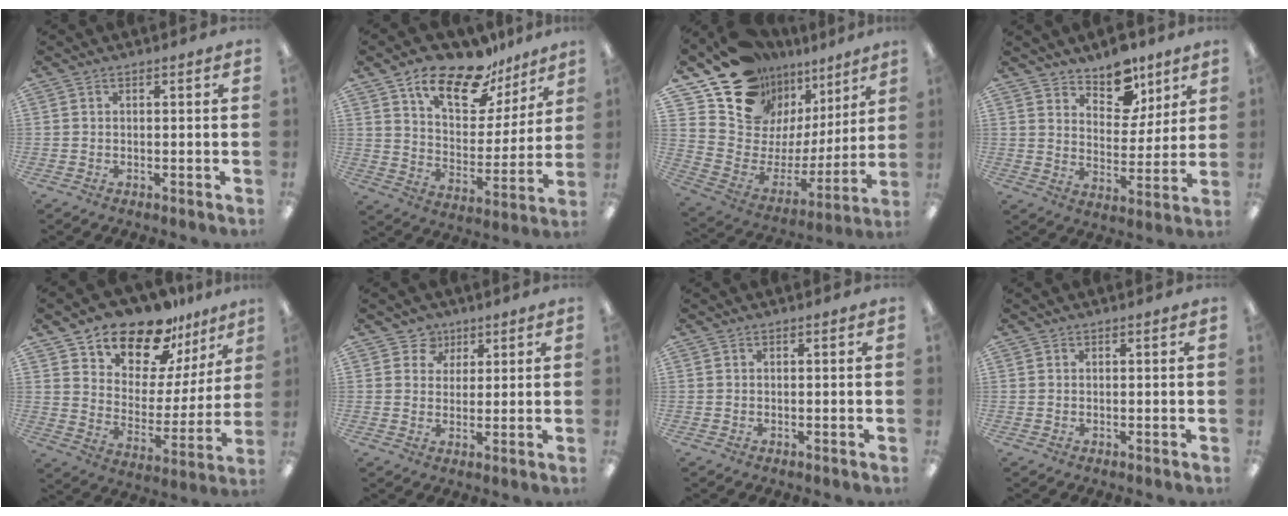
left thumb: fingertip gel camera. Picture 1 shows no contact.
{"total": 17.8, "force": [12.9, 7.9, 9.2], "torque": [-0.152, -0.079, 0.222]}
{"total": 16.8, "force": [13.5, 9.2, 4.1], "torque": [-0.089, -0.113, 0.250]}
{"total": 10.3, "force": [8.2, 5.4, 3.0], "torque": [-0.038, -0.057, 0.148]}
{"total": 15.9, "force": [13.7, 7.1, 4.1], "torque": [-0.085, -0.112, 0.248]}
{"total": 5.2, "force": [2.9, 4.2, 0.4], "torque": [-0.006, -0.007, 0.050]}
{"total": 0.0}
{"total": 0.0}